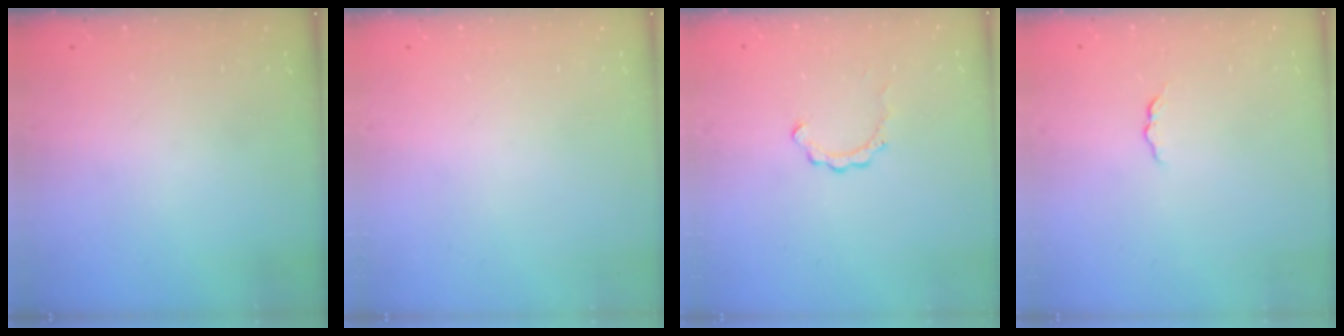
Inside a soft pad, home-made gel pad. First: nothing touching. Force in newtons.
{"total": 0.0}
{"total": 2.7, "press": 2.6, "slide": 0.3}
{"total": 3.8, "press": 3.8, "slide": 0.5}